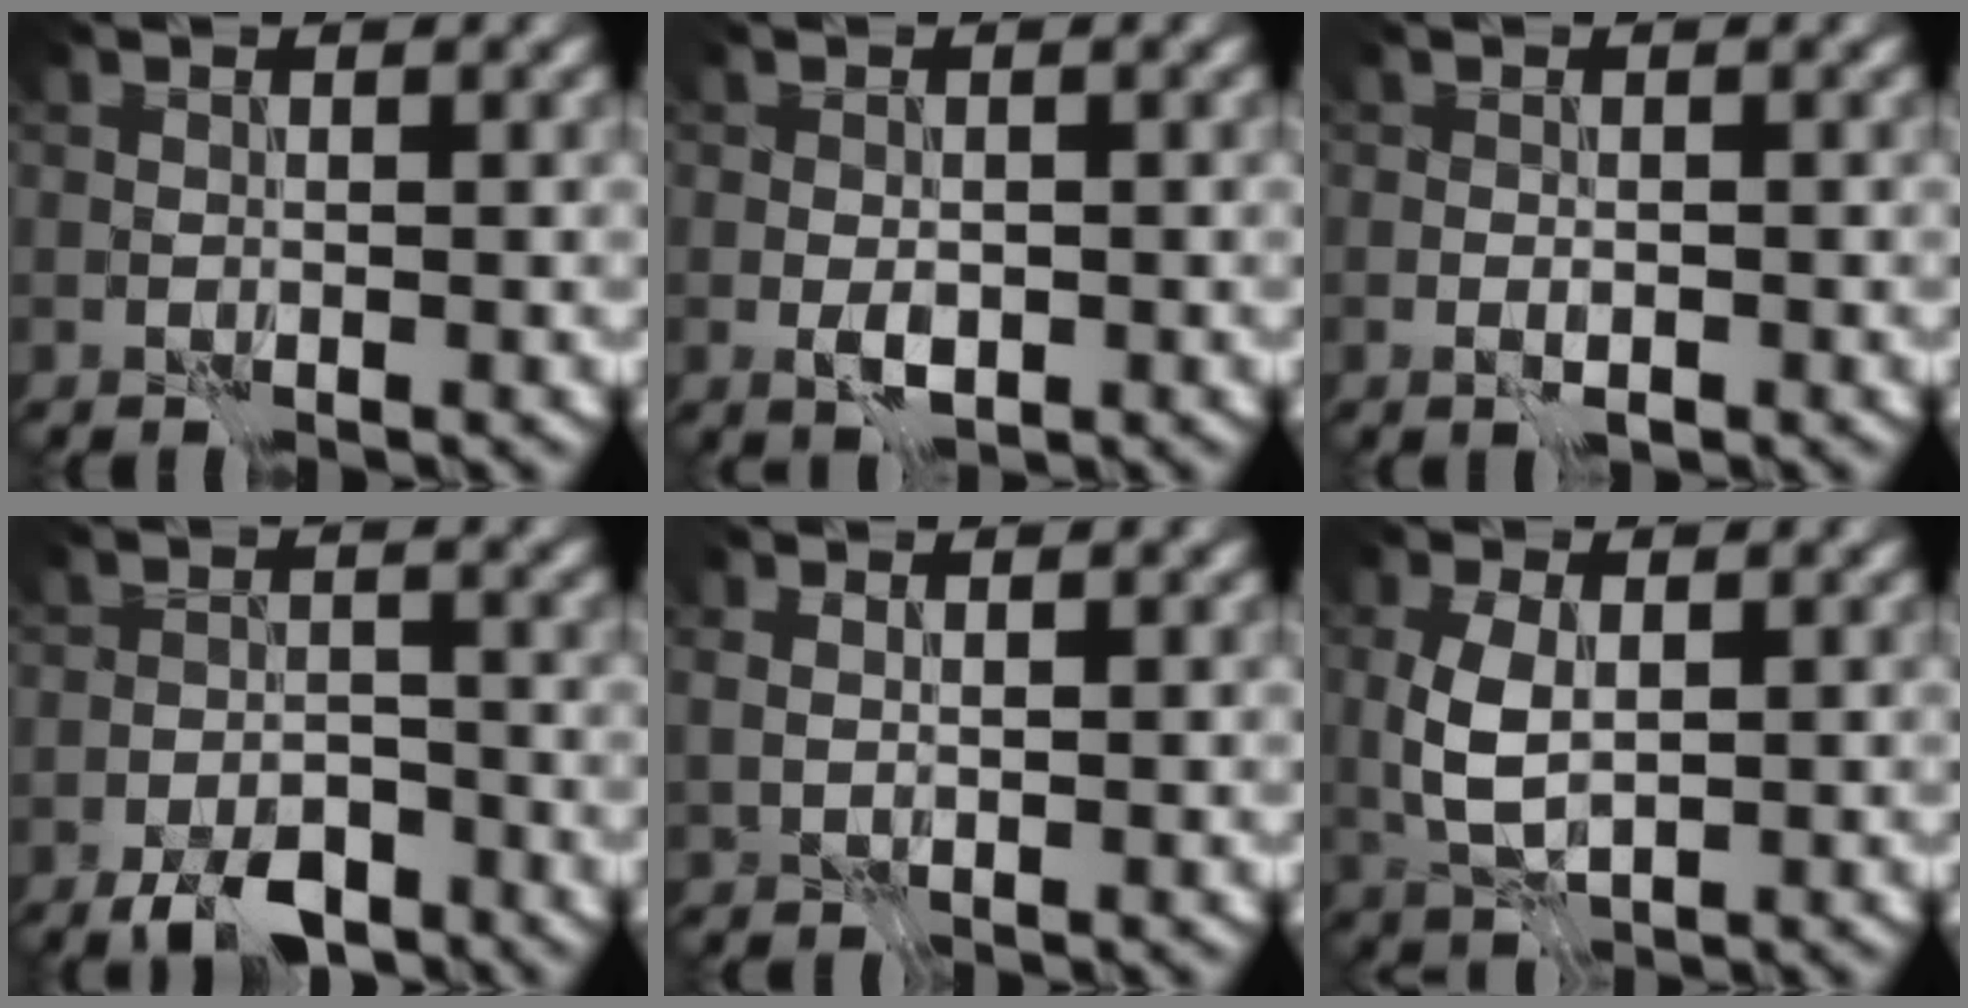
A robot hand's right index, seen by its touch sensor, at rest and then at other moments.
{"total": 1.7, "force": [-0.4, 1.1, 1.3], "torque": [-0.021, -0.004, -0.005]}
{"total": 0.9, "force": [-0.4, 0.5, 0.6], "torque": [-0.013, -0.001, -0.006]}
{"total": 5.1, "force": [-4.1, 1.8, 2.4], "torque": [-0.027, -0.002, -0.073]}
{"total": 1.0, "force": [0.6, 0.7, 0.4], "torque": [-0.007, -0.002, 0.018]}
{"total": 3.7, "force": [0.4, 2.1, 3.0], "torque": [-0.073, 0.003, 0.013]}